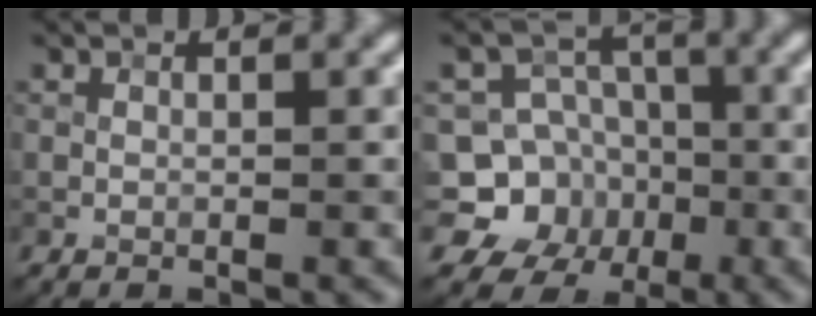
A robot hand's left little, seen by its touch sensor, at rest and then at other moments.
{"total": 9.1, "force": [-2.9, 8.4, 2.3], "torque": [-0.044, 0.024, -0.077]}